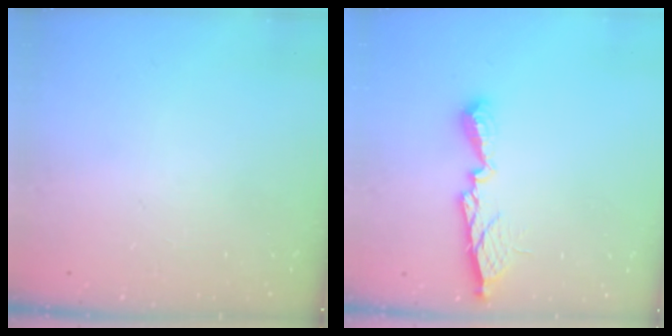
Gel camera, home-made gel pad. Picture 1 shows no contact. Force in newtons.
{"total": 10.6, "press": 10.6, "slide": 0.6}